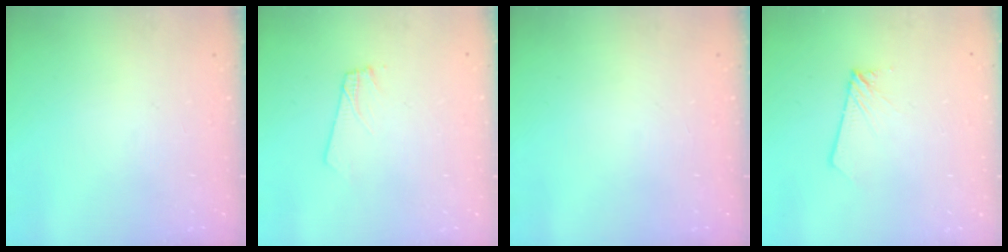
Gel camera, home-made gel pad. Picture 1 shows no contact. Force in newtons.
{"total": 1.8, "press": 1.8, "slide": 0.1}
{"total": 0.0}
{"total": 2.0, "press": 2.0, "slide": 0.2}